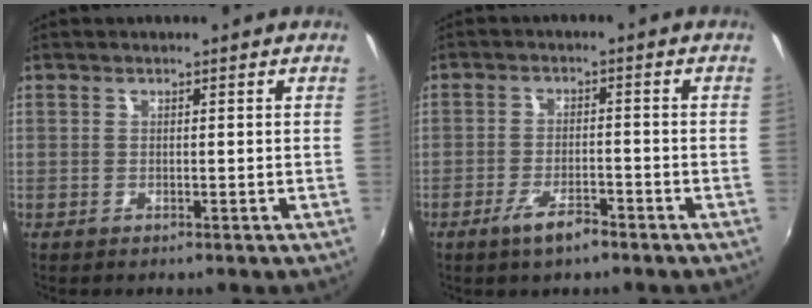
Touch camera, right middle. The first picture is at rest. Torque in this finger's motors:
{"motor_torque": [0.88, -0.57, 0.40, 0.11]}